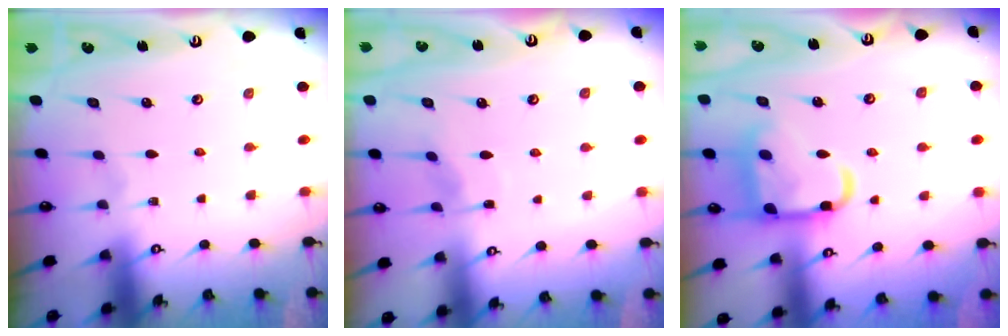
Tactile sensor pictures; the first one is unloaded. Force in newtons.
{"total": 3.7, "press": 3.7, "slide": 0.5}
{"total": 17.0, "press": 16.9, "slide": 1.3}